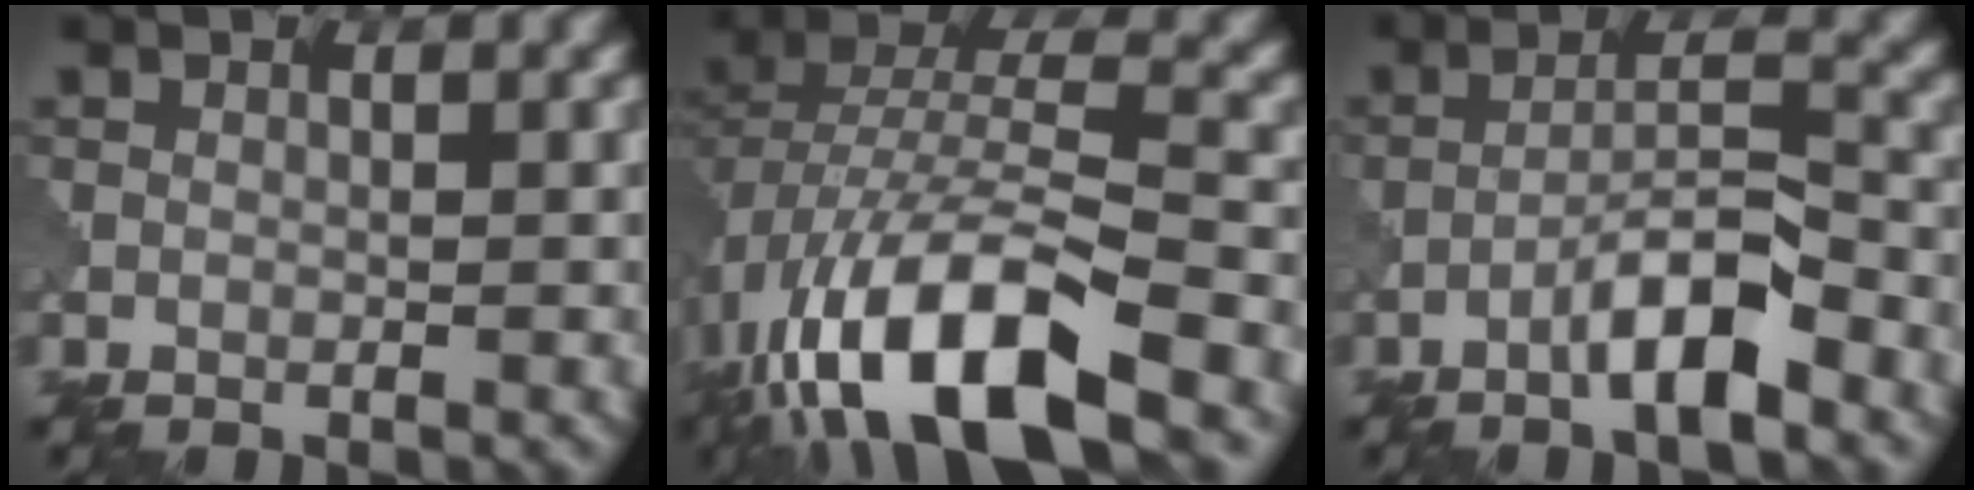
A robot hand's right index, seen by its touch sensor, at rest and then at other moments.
{"total": 13.9, "force": [-7.9, 5.0, 10.4], "torque": [-0.209, -0.002, -0.141]}
{"total": 5.0, "force": [-3.3, 0.4, 3.7], "torque": [-0.068, 0.017, -0.058]}